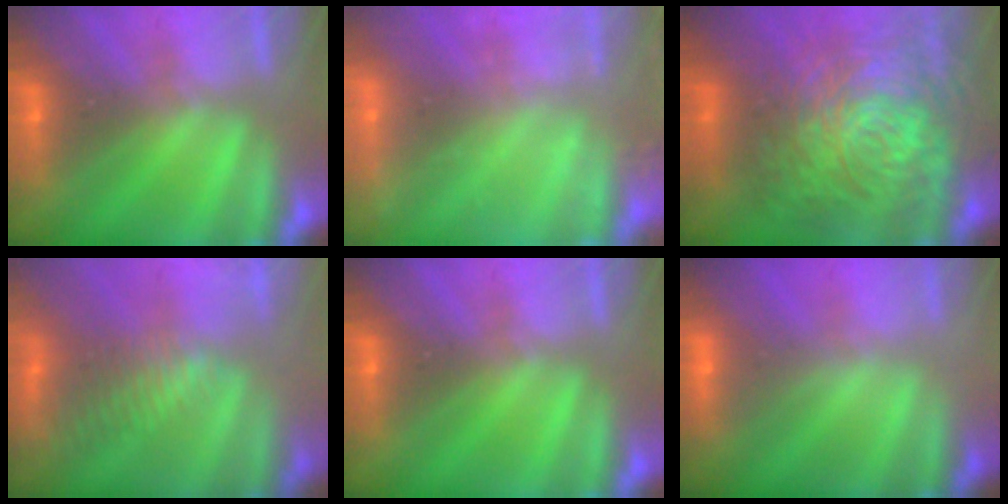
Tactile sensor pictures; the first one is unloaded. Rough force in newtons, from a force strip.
{"total": 2.4}
{"total": 11.0}
{"total": 3.5}
{"total": 0.0}
{"total": 2.3}